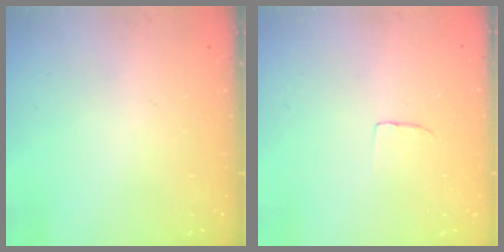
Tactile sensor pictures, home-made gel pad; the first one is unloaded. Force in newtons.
{"total": 2.7, "press": 2.7, "slide": 0.2}